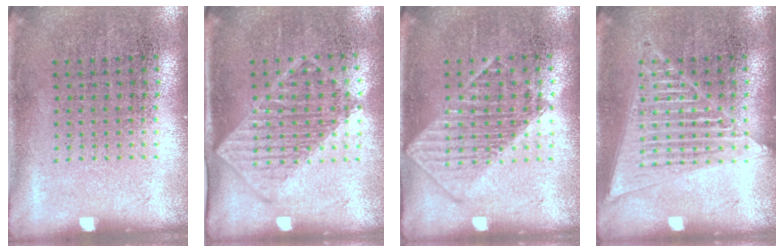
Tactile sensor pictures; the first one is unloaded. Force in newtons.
{"total": 1.3, "press": 1.1, "slide": 0.6}
{"total": 1.2, "press": 1.2, "slide": 0.2}
{"total": 2.9, "press": 2.9, "slide": 0.3}